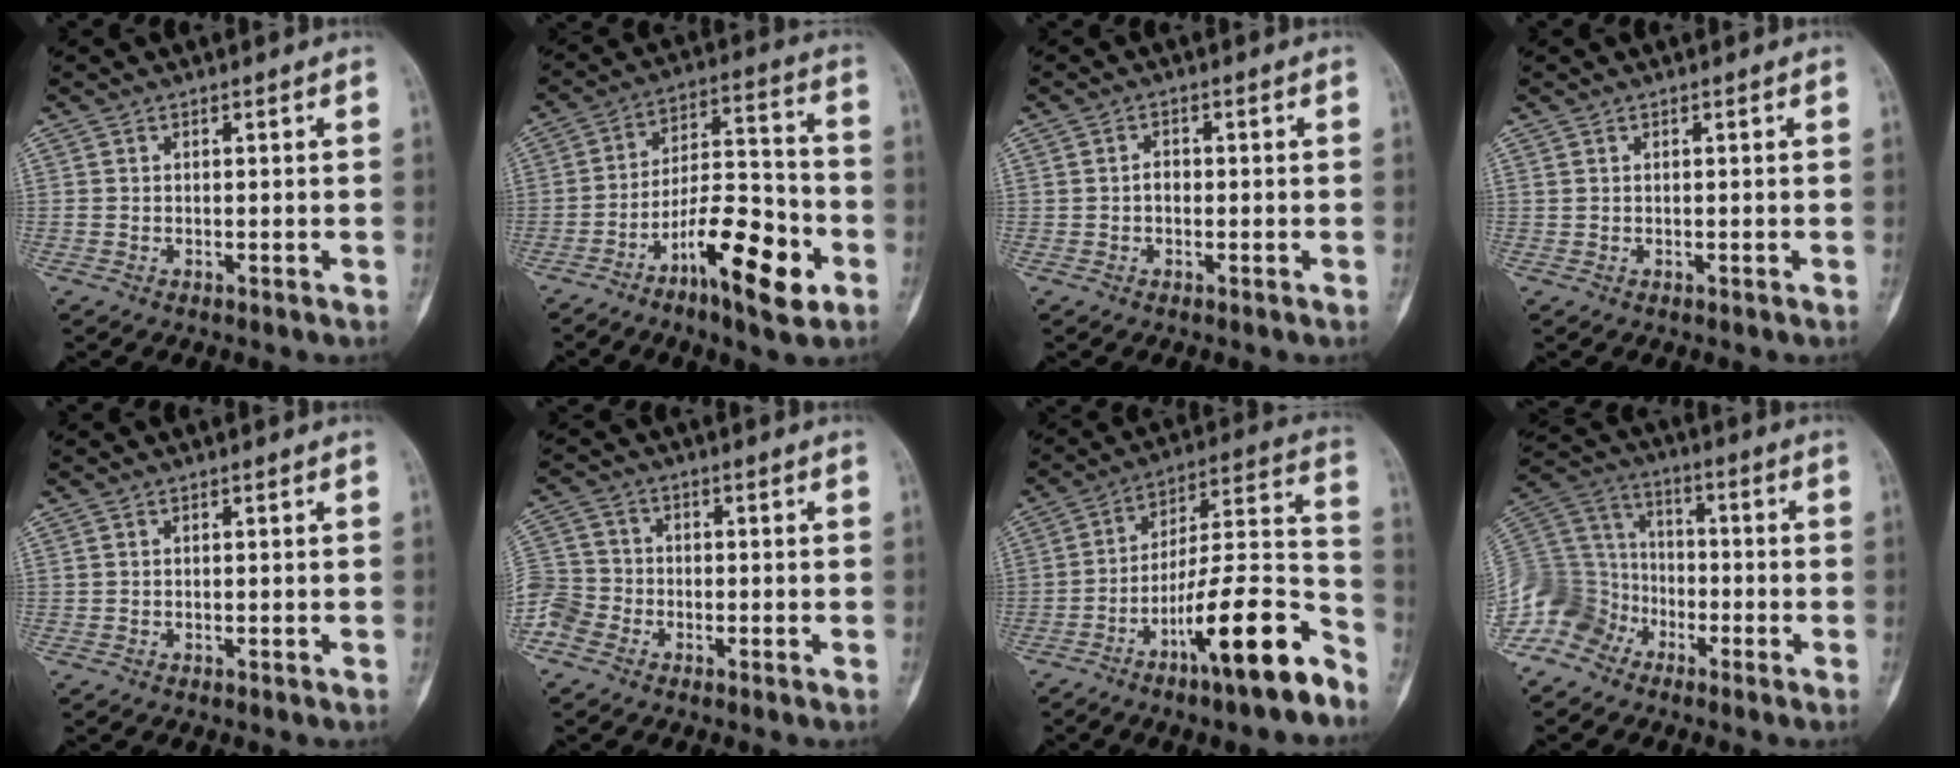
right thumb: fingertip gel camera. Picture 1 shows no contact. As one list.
[{"total": 16.2, "force": [-7.6, 5.3, 13.3], "torque": [-0.197, 0.057, -0.126]}, {"total": 1.8, "force": [-0.3, 1.4, 1.2], "torque": [-0.013, 0.006, -0.007]}, {"total": 0.0}, {"total": 0.0}, {"total": 7.2, "force": [-3.6, 5.9, 2.1], "torque": [-0.040, 0.018, -0.079]}, {"total": 19.1, "force": [-11.4, 3.8, 14.9], "torque": [-0.236, 0.091, -0.187]}, {"total": 14.8, "force": [-8.7, 11.3, 3.8], "torque": [-0.076, 0.080, -0.169]}]